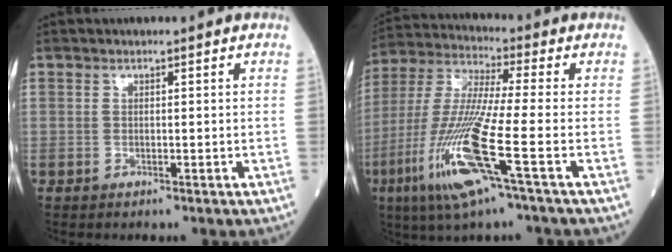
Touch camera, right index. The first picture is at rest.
{"total": 15.7, "force": [-6.1, -0.1, 14.5], "torque": [-0.317, -0.025, -0.124]}